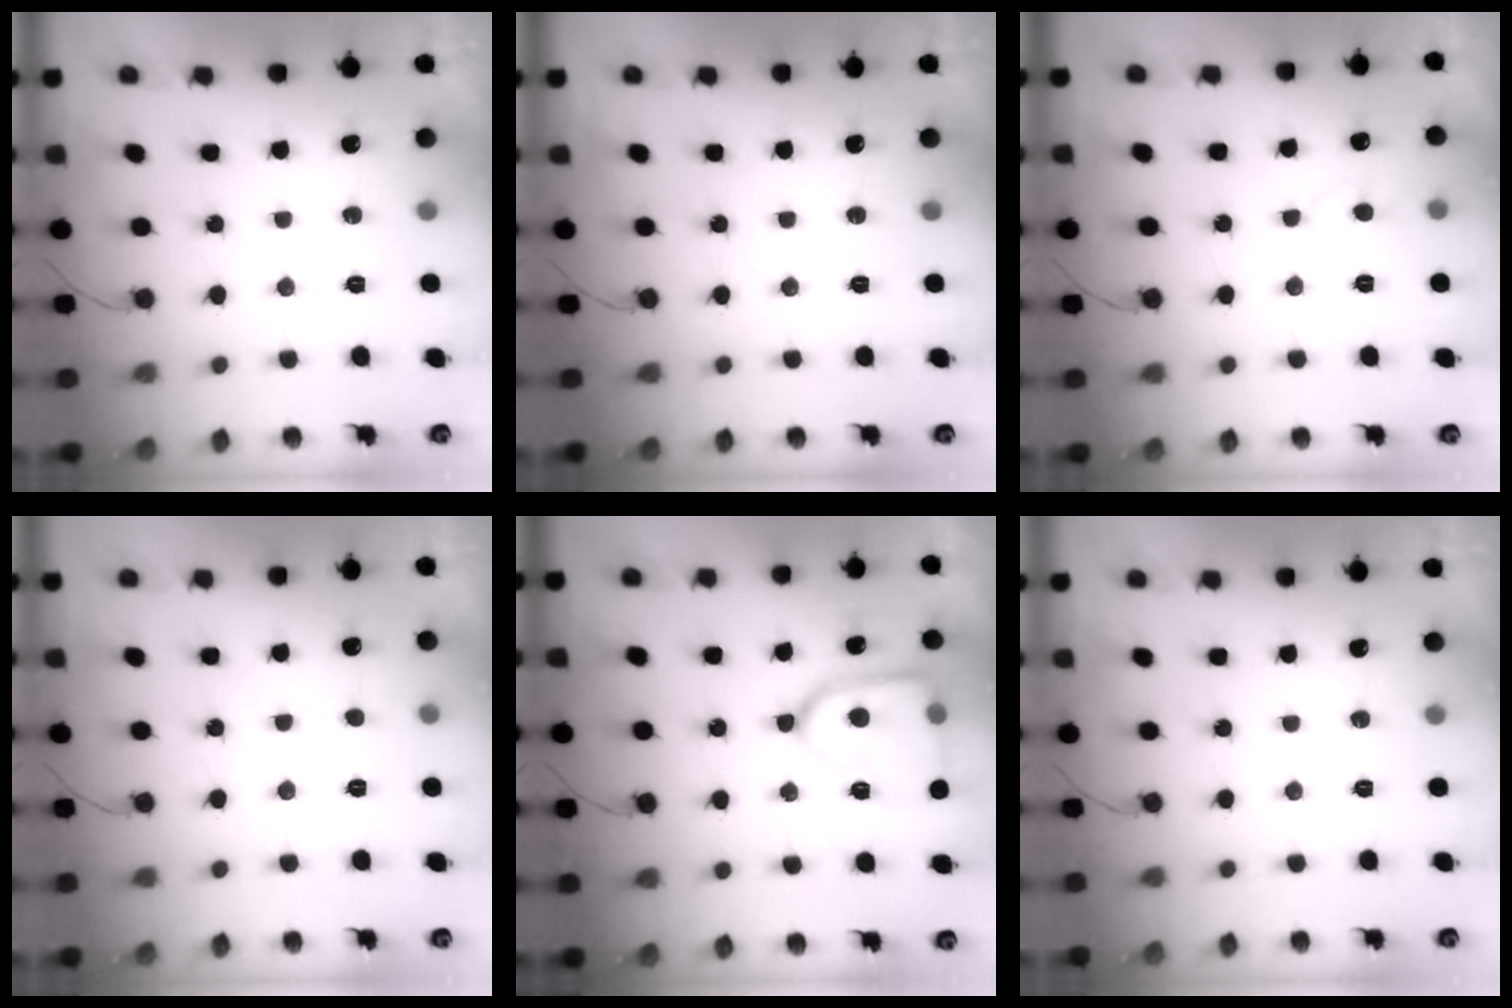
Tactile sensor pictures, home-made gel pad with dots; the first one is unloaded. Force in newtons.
{"total": 0.0}
{"total": 6.3, "press": 6.3, "slide": 0.7}
{"total": 1.3, "press": 1.3, "slide": 0.1}
{"total": 17.5, "press": 17.4, "slide": 1.7}
{"total": 0.0}